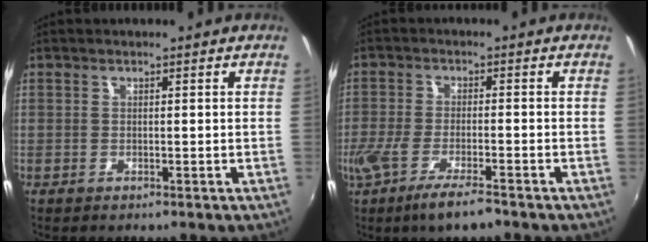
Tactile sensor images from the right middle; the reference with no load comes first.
{"total": 8.2, "force": [-5.7, 1.3, 5.7], "torque": [-0.126, -0.027, -0.106]}